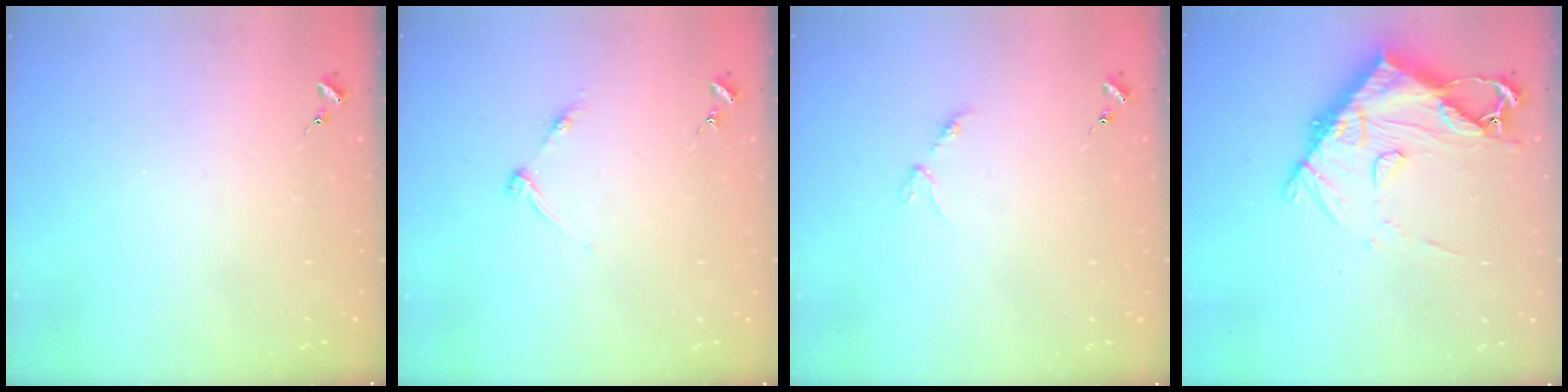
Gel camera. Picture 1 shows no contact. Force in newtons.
{"total": 4.6, "press": 4.6, "slide": 0.5}
{"total": 2.8, "press": 2.8, "slide": 0.5}
{"total": 14.6, "press": 14.6, "slide": 1.5}